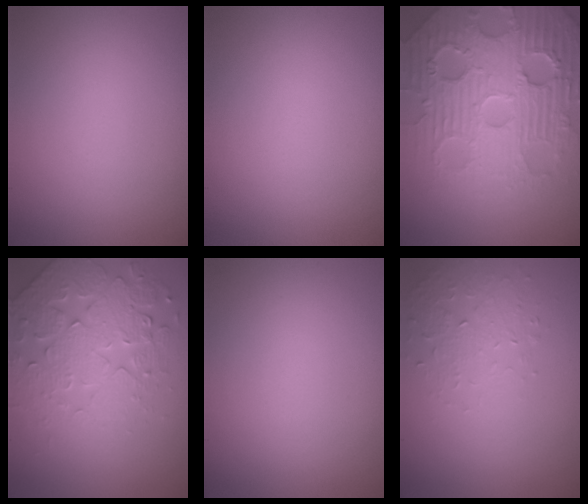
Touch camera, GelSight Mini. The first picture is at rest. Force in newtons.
{"total": 0.0}
{"total": 7.6, "press": 7.4, "slide": 1.5}
{"total": 4.7, "press": 4.6, "slide": 1.0}
{"total": 0.0}
{"total": 1.6, "press": 0.9, "slide": 1.3}